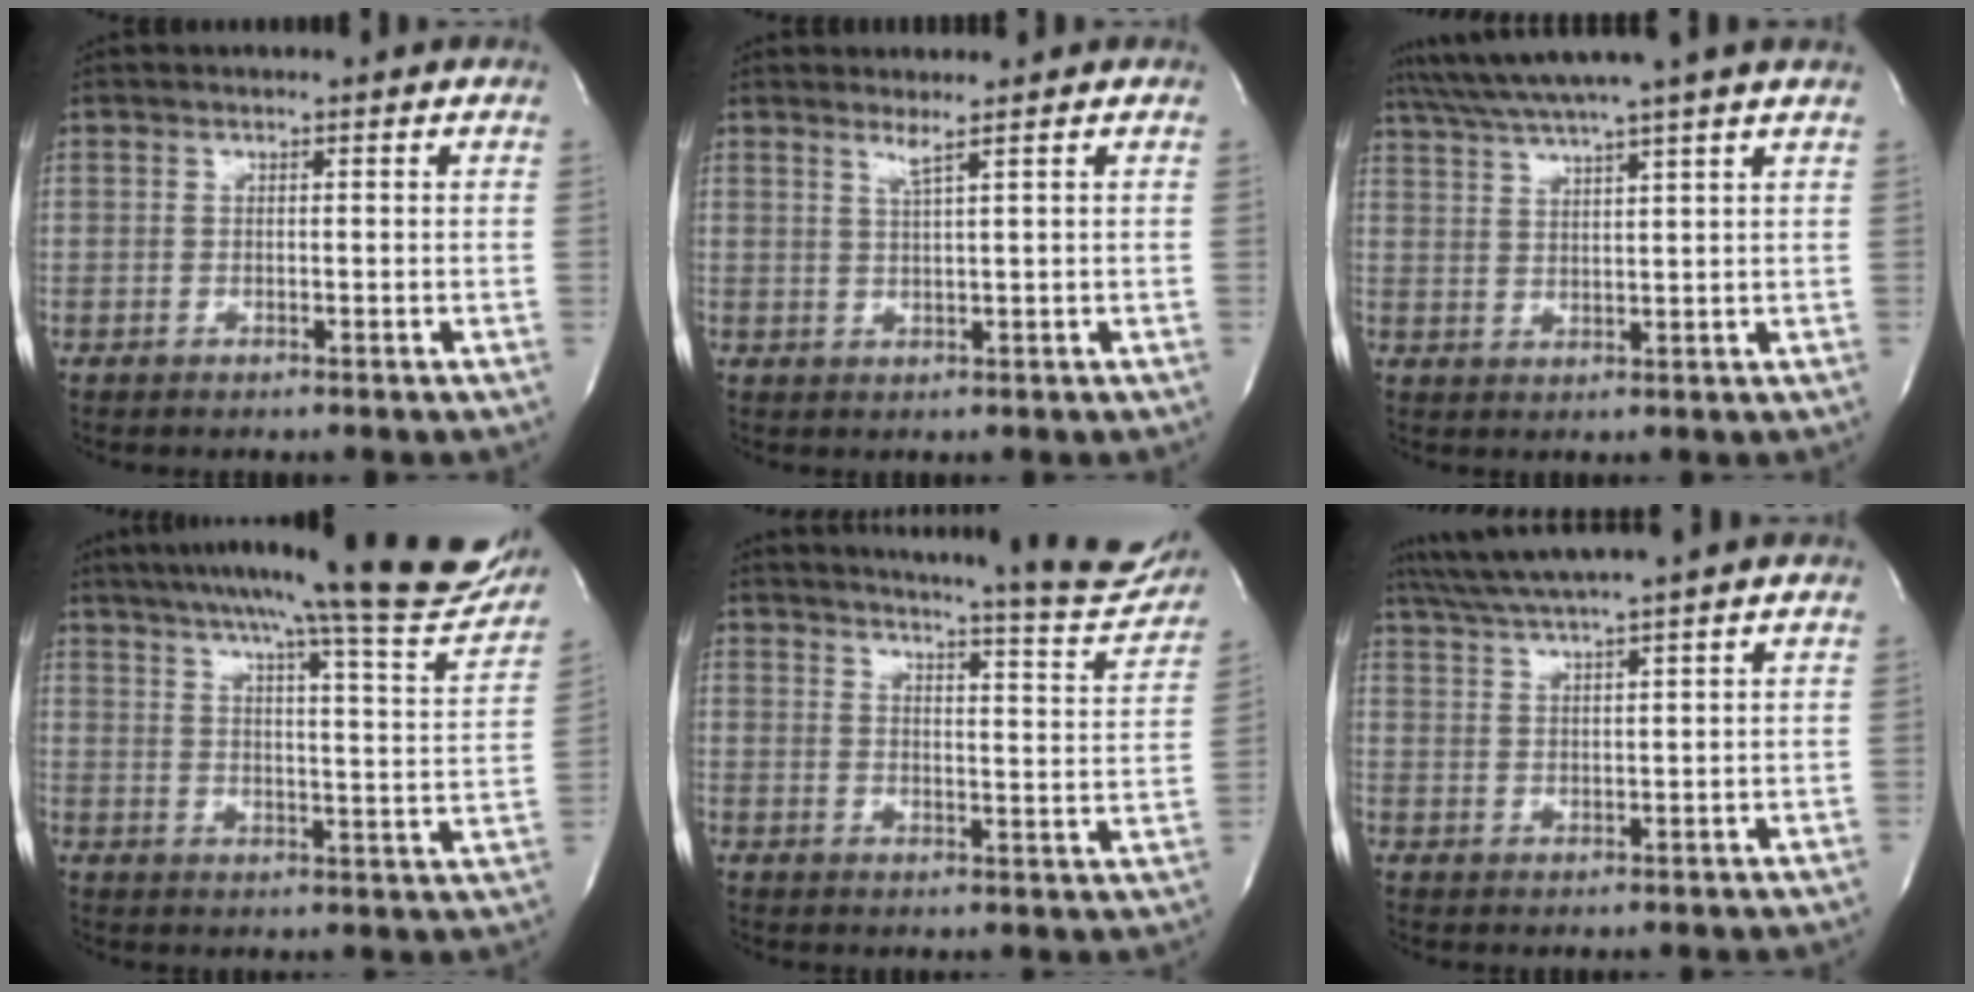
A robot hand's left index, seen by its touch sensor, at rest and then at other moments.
{"total": 1.8, "force": [1.2, -0.7, 1.1], "torque": [-0.032, -0.015, 0.027]}
{"total": 10.4, "force": [8.9, -2.1, 5.1], "torque": [-0.093, 0.011, 0.133]}
{"total": 22.9, "force": [19.8, 0.6, 11.4], "torque": [-0.166, -0.047, 0.252]}
{"total": 20.3, "force": [19.1, 1.3, 6.7], "torque": [-0.097, -0.078, 0.223]}
{"total": 8.4, "force": [7.3, -1.7, 3.9], "torque": [-0.071, 0.014, 0.120]}